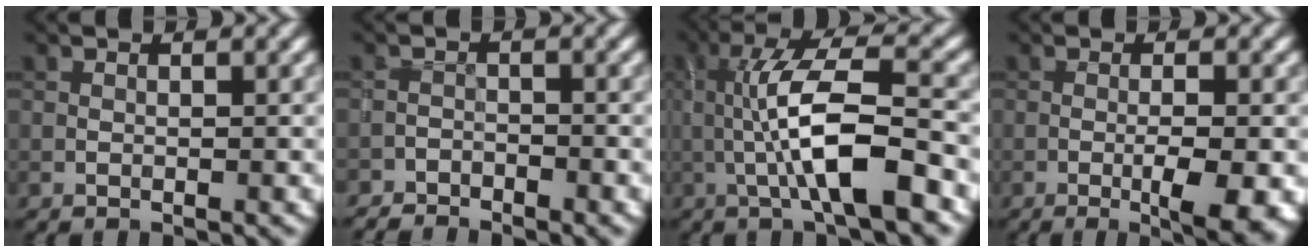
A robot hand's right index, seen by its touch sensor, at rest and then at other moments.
{"total": 3.1, "force": [-2.9, 1.0, 0.3], "torque": [-0.002, -0.001, -0.052]}
{"total": 7.9, "force": [-1.3, 1.6, 7.6], "torque": [-0.138, 0.007, -0.024]}
{"total": 4.7, "force": [-1.5, 0.7, 4.4], "torque": [-0.070, -0.001, -0.023]}